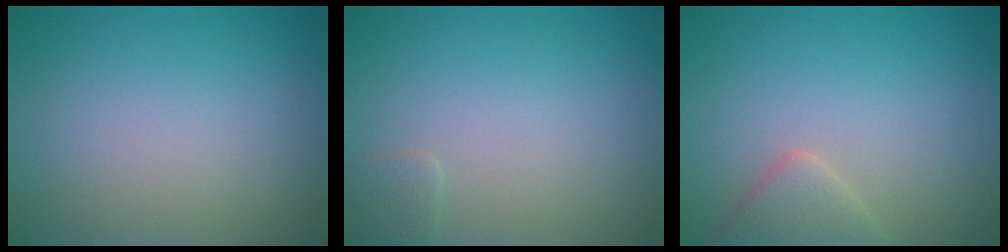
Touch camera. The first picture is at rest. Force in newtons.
{"total": 0.8, "press": 0.8, "slide": 0.1}
{"total": 2.3, "press": 2.3, "slide": 0.1}